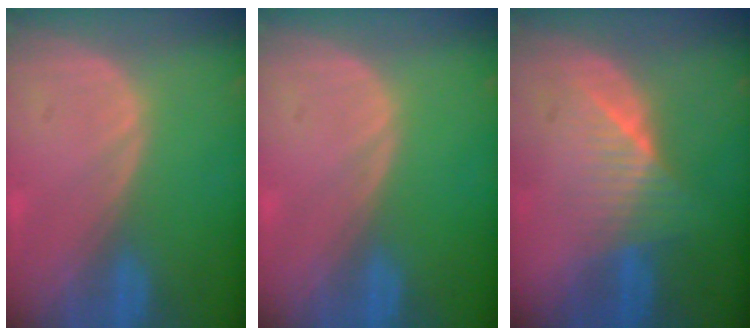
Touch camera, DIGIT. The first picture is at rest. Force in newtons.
{"total": 0.0}
{"total": 6.1, "press": 5.7, "slide": 2.1}